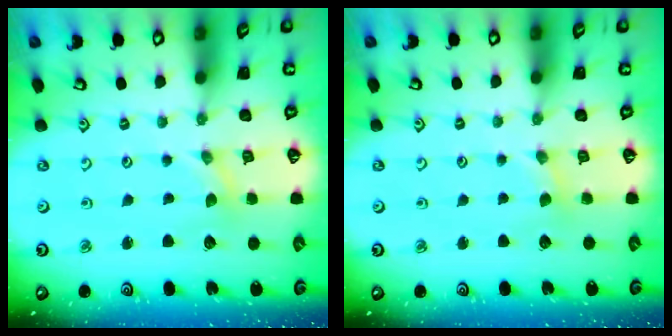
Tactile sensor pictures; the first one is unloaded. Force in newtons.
{"total": 1.6, "press": 1.6, "slide": 0.4}